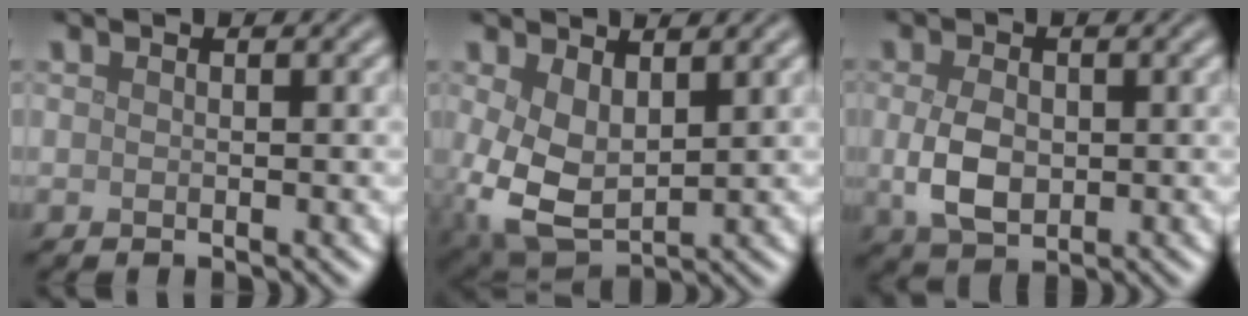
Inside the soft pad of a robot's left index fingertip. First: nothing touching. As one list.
[{"total": 5.8, "force": [0.3, 3.5, 4.6], "torque": [-0.118, -0.010, 0.013]}, {"total": 4.1, "force": [-0.2, 2.7, 3.0], "torque": [-0.065, -0.003, -0.002]}]